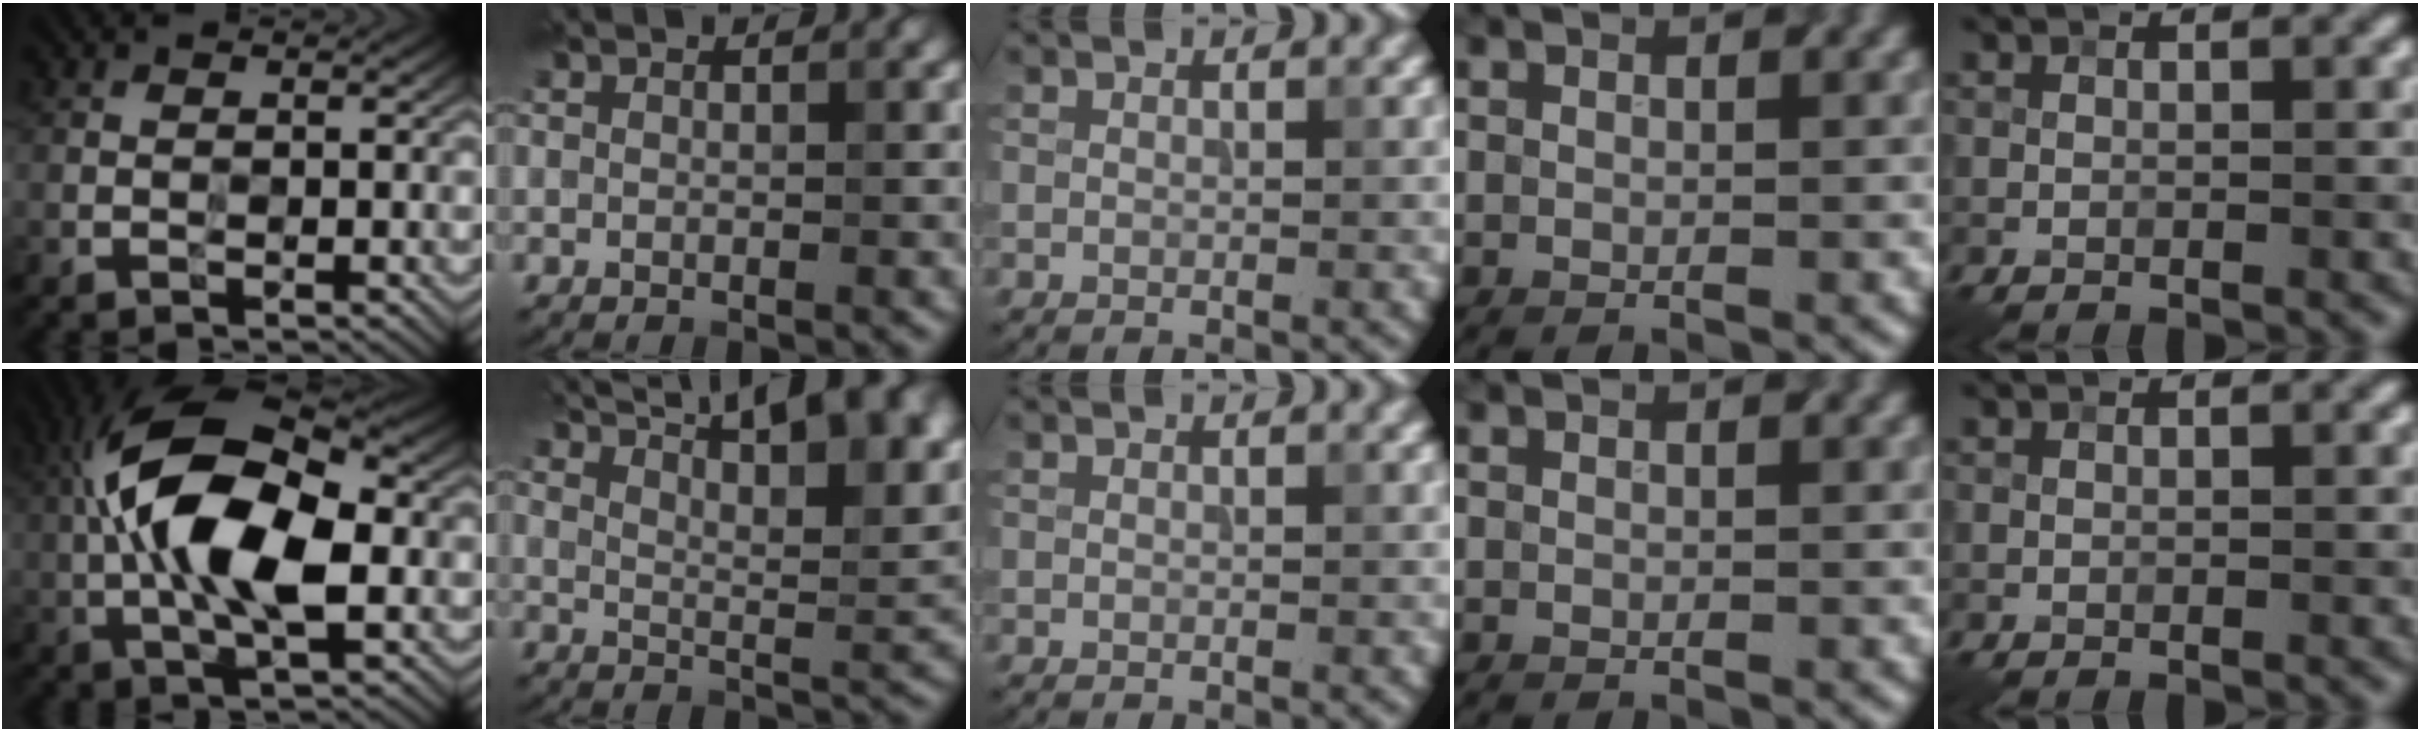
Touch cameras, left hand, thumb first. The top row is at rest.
{"thumb": {"total": 15.5, "force": [0.6, 7.1, 13.7], "torque": [-0.257, 0.027, 0.001]}, "index": {"total": 16.6, "force": [10.9, 5.8, 11.1], "torque": [-0.130, 0.047, 0.134]}}